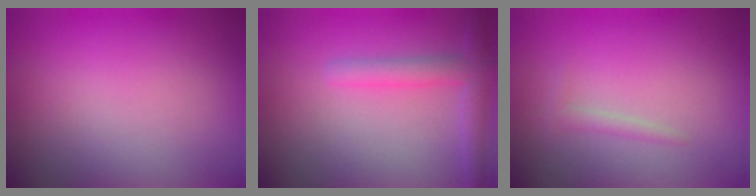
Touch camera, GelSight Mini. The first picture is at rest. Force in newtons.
{"total": 2.6, "press": 2.6, "slide": 0.2}
{"total": 1.0, "press": 1.0, "slide": 0.1}